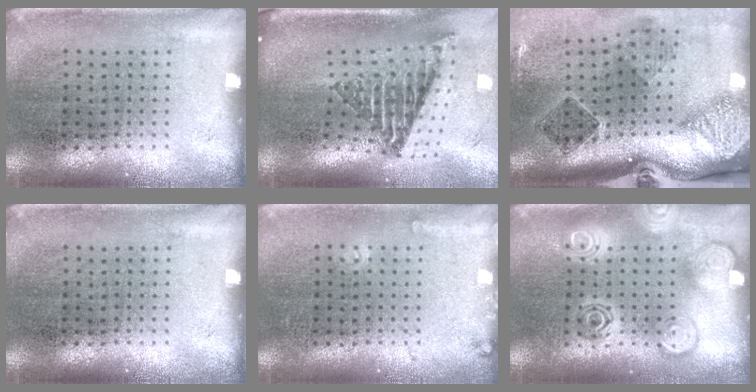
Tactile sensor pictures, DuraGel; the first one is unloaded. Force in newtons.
{"total": 2.6, "press": 1.6, "slide": 2.0}
{"total": 2.9, "press": 1.9, "slide": 2.2}
{"total": 0.0}
{"total": 1.0, "press": 1.0, "slide": 0.1}
{"total": 3.0, "press": 3.0, "slide": 0.4}